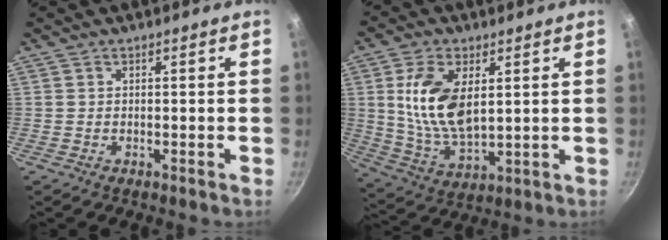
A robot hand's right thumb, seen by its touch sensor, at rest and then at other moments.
{"total": 13.8, "force": [3.1, 7.4, 11.2], "torque": [-0.209, -0.017, 0.068]}